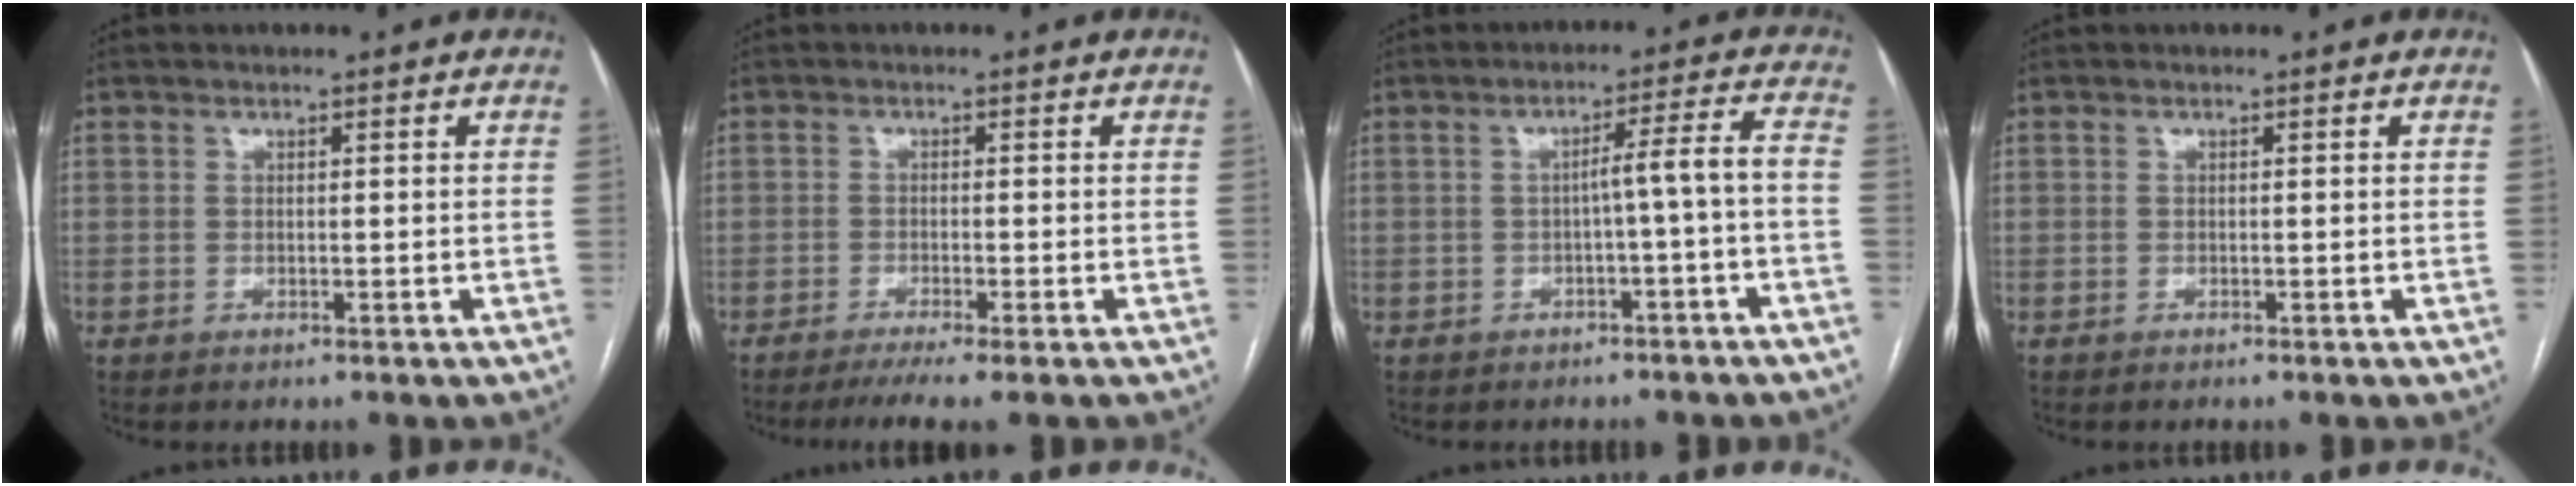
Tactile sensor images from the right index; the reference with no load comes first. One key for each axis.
{"total": 4.7, "fx": -3.5, "fy": -0.3, "fz": 3.2, "tx": -0.043, "ty": -0.009, "tz": -0.057}
{"total": 4.9, "fx": -1.5, "fy": -0.3, "fz": 4.6, "tx": -0.063, "ty": 0.018, "tz": -0.018}
{"total": 0.0}